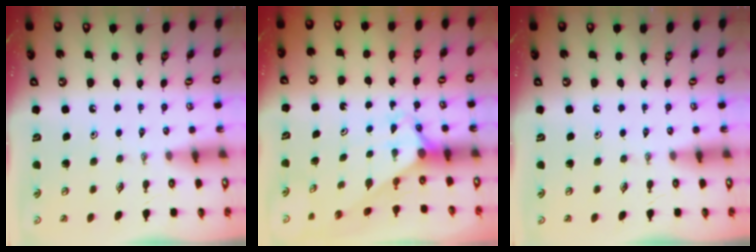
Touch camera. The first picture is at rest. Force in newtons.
{"total": 2.9, "press": 2.9, "slide": 0.0}
{"total": 0.0}